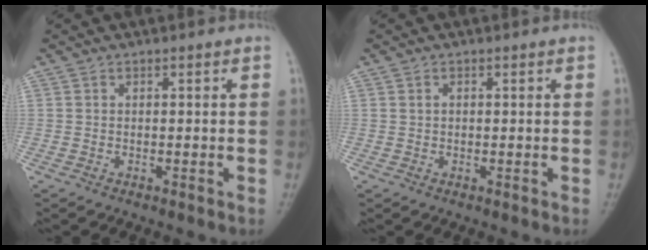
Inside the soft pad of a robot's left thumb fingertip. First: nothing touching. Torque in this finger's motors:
{"motor_torque": [-0.25, -0.22, -0.17, -0.09, -0.04]}